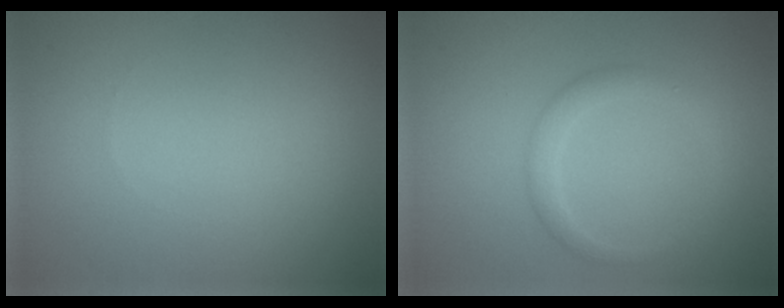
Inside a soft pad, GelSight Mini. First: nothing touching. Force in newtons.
{"total": 2.0, "press": 2.0, "slide": 0.0}